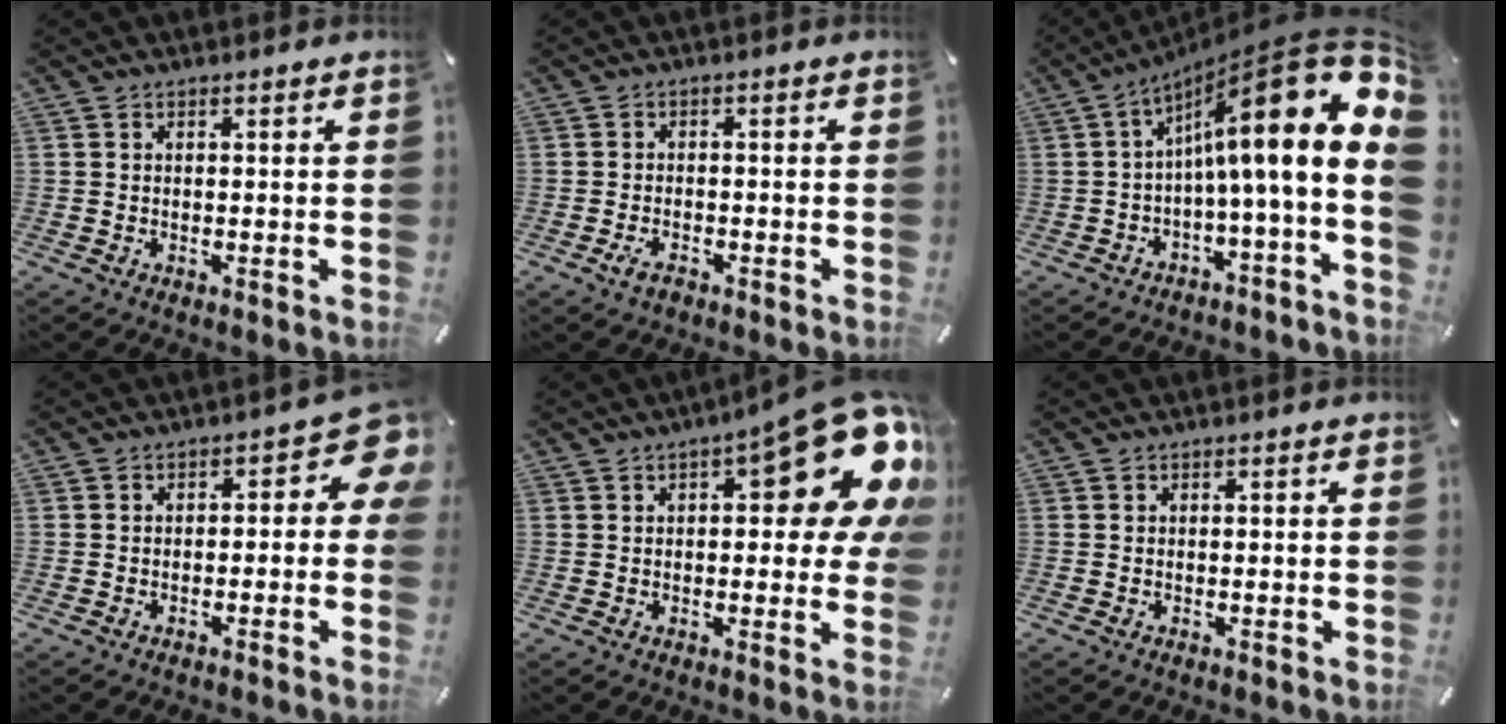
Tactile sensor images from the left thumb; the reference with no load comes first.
{"total": 2.9, "force": [-1.8, 1.6, 1.7], "torque": [-0.037, 0.005, -0.034]}
{"total": 20.4, "force": [5.2, 3.0, 19.5], "torque": [-0.301, -0.066, 0.074]}
{"total": 6.3, "force": [1.0, 3.3, 5.3], "torque": [-0.061, -0.014, 0.010]}
{"total": 21.2, "force": [7.8, 7.5, 18.2], "torque": [-0.228, -0.046, 0.120]}
{"total": 0.0}